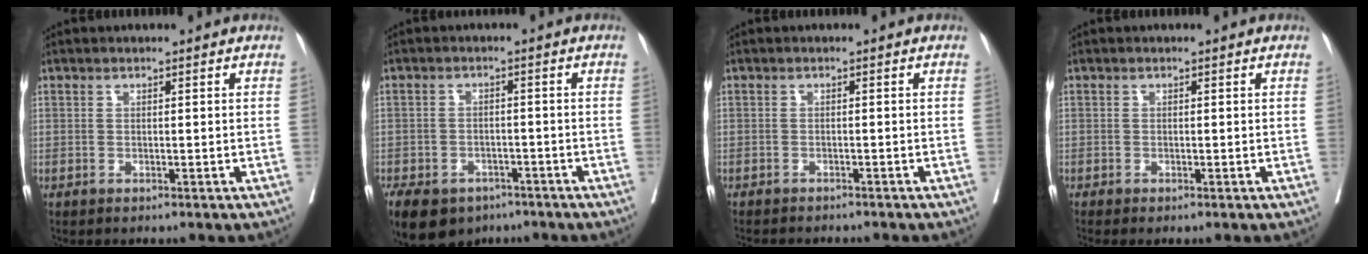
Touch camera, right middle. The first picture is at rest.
{"total": 16.6, "force": [-9.7, 11.5, 7.0], "torque": [-0.213, -0.021, -0.133]}
{"total": 7.1, "force": [-6.4, 1.5, 2.6], "torque": [-0.032, -0.004, -0.085]}
{"total": 0.8, "force": [-0.6, 0.0, 0.5], "torque": [-0.009, -0.003, -0.012]}